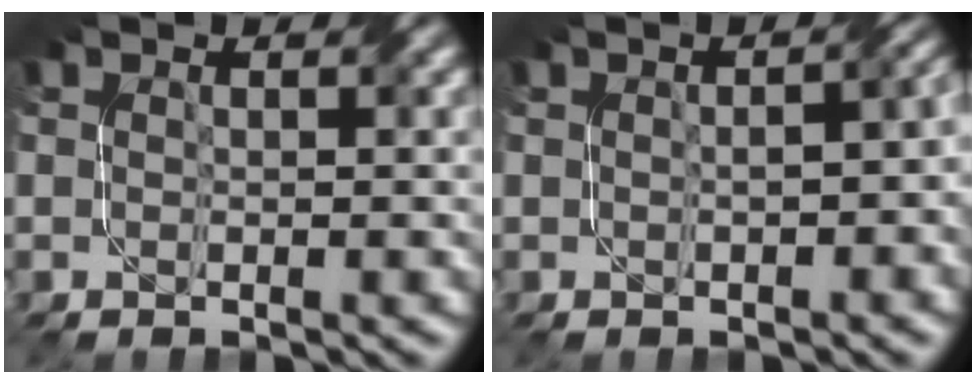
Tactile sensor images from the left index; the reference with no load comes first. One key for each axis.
{"total": 4.9, "fx": -0.4, "fy": 2.6, "fz": 4.1, "tx": -0.028, "ty": 0.006, "tz": 0.000}